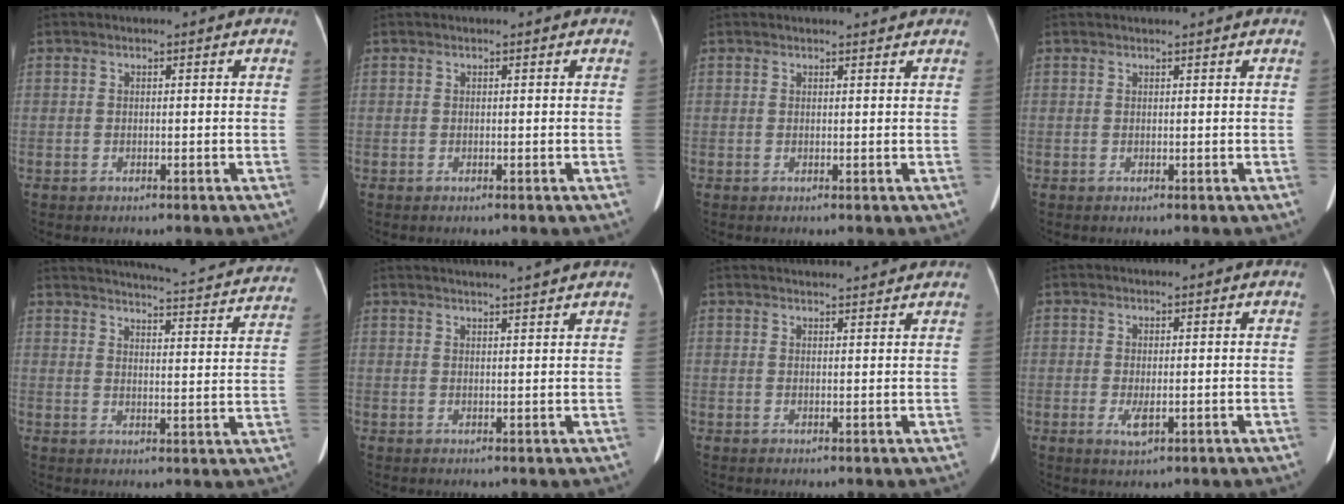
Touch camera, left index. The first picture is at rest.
{"total": 0.0}
{"total": 1.4, "force": [1.4, 0.0, 0.2], "torque": [-0.008, -0.002, 0.020]}
{"total": 1.6, "force": [1.5, -0.3, 0.4], "torque": [-0.007, 0.009, 0.024]}
{"total": 25.4, "force": [23.8, 2.6, 8.5], "torque": [-0.125, -0.058, 0.276]}
{"total": 8.3, "force": [7.6, -0.7, 3.4], "torque": [-0.050, 0.016, 0.093]}
{"total": 7.6, "force": [7.4, 0.3, 2.0], "torque": [-0.027, 0.020, 0.087]}
{"total": 2.2, "force": [-0.3, 0.7, 2.1], "torque": [-0.040, -0.005, -0.001]}